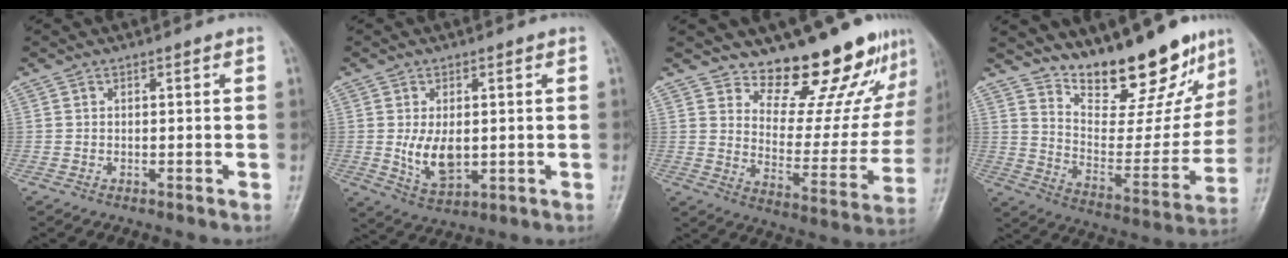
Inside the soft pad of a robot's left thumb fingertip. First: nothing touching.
{"total": 7.2, "force": [0.0, 4.3, 5.7], "torque": [-0.089, -0.016, 0.010]}
{"total": 17.6, "force": [15.0, 6.3, 6.7], "torque": [-0.028, -0.128, 0.205]}
{"total": 21.3, "force": [16.5, 7.6, 11.1], "torque": [-0.116, -0.108, 0.254]}